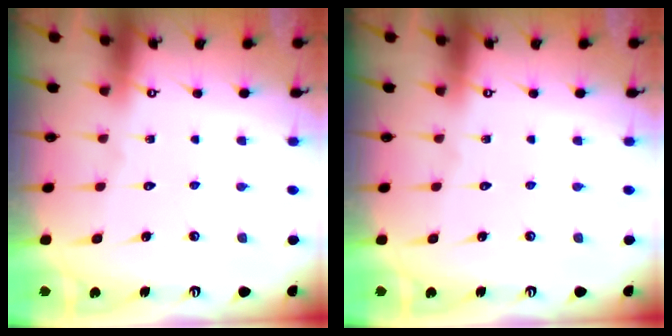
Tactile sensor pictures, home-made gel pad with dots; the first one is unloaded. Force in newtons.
{"total": 0.0}